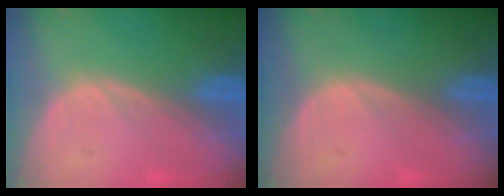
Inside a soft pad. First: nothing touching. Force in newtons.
{"total": 0.0}